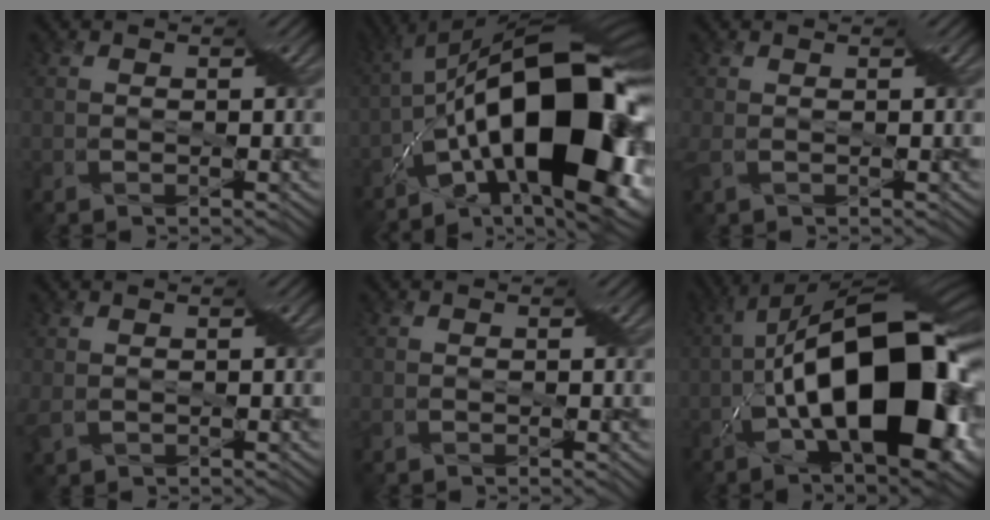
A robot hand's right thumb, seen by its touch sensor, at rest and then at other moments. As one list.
[{"total": 19.3, "force": [-5.2, 7.8, 16.9], "torque": [-0.268, 0.017, -0.103]}, {"total": 1.8, "force": [0.0, 1.0, 1.5], "torque": [-0.041, -0.002, 0.000]}, {"total": 2.3, "force": [0.3, 1.6, 1.7], "torque": [-0.049, -0.002, 0.007]}, {"total": 0.7, "force": [0.0, 0.4, 0.6], "torque": [-0.014, -0.002, 0.000]}, {"total": 20.7, "force": [-4.2, 8.7, 18.3], "torque": [-0.297, 0.012, -0.079]}]